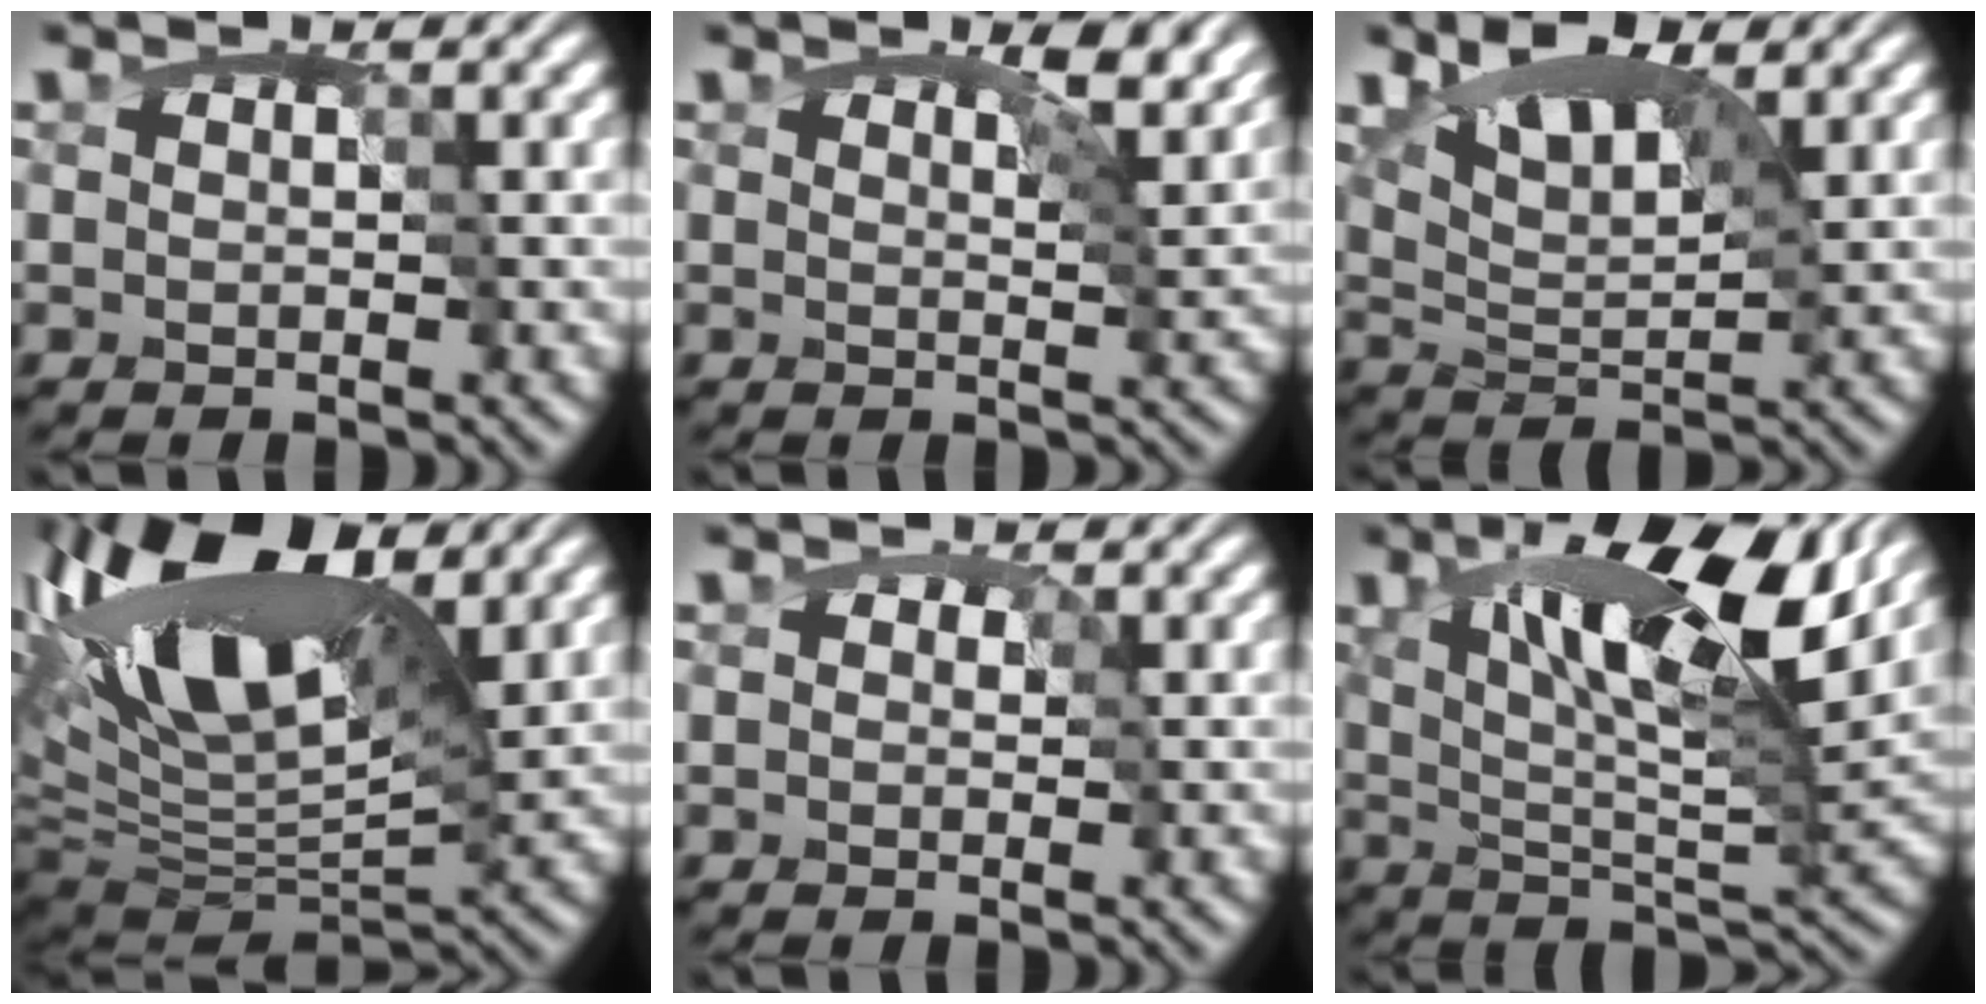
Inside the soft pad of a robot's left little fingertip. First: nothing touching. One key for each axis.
{"total": 5.5, "fx": 3.7, "fy": 2.0, "fz": 3.5, "tx": -0.046, "ty": 0.009, "tz": 0.031}
{"total": 4.4, "fx": 1.5, "fy": 2.0, "fz": 3.6, "tx": -0.066, "ty": -0.010, "tz": 0.033}
{"total": 12.0, "fx": 3.0, "fy": 5.5, "fz": 10.3, "tx": -0.188, "ty": 0.021, "tz": 0.043}
{"total": 1.0, "fx": 0.3, "fy": 0.8, "fz": 0.5, "tx": -0.015, "ty": 0.001, "tz": 0.004}
{"total": 10.3, "fx": 4.6, "fy": 3.3, "fz": 8.6, "tx": -0.141, "ty": 0.002, "tz": 0.080}